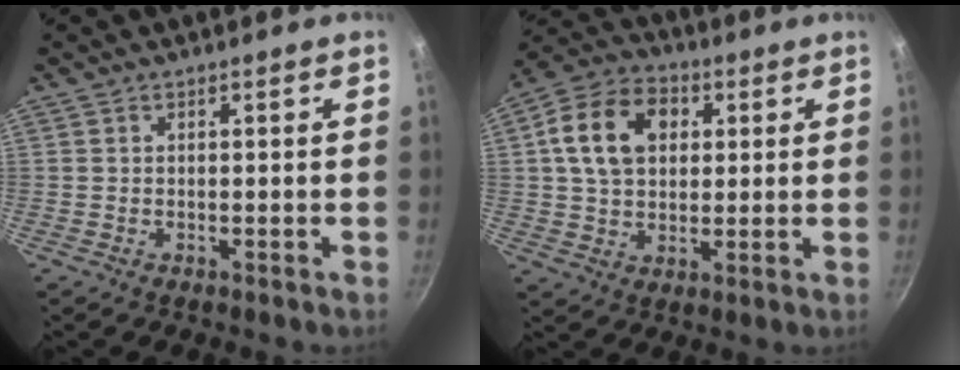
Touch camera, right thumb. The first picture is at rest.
{"total": 14.0, "force": [3.5, 10.2, 8.9], "torque": [-0.140, 0.012, 0.047]}